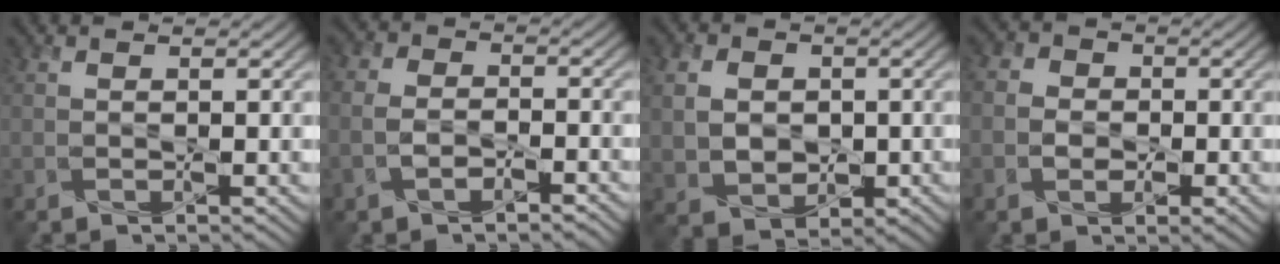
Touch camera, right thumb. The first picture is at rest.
{"total": 4.6, "force": [-2.2, 2.7, 2.9], "torque": [-0.061, -0.003, -0.048]}
{"total": 7.2, "force": [0.5, 5.9, 4.1], "torque": [-0.106, 0.003, 0.009]}
{"total": 4.6, "force": [-1.2, 3.7, 2.5], "torque": [-0.040, -0.003, -0.034]}